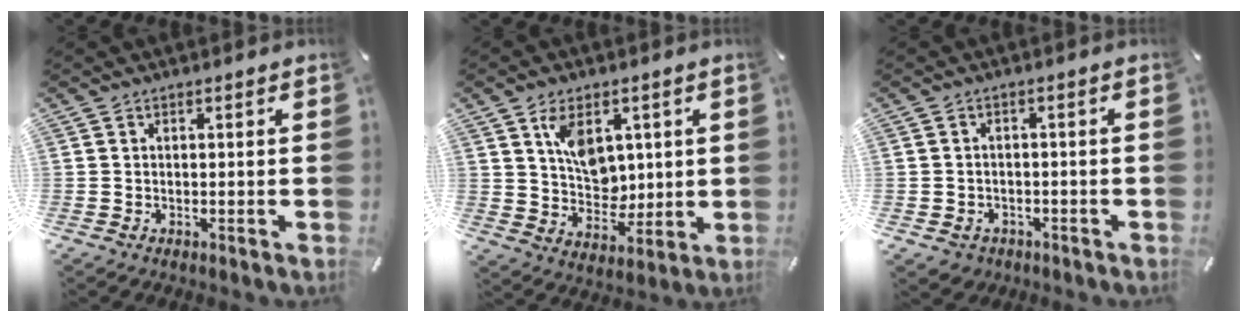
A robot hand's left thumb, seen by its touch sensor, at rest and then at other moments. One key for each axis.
{"total": 9.9, "fx": 3.9, "fy": 7.4, "fz": 5.3, "tx": -0.074, "ty": -0.009, "tz": 0.072}
{"total": 2.9, "fx": -1.3, "fy": 2.4, "fz": 0.8, "tx": -0.015, "ty": 0.007, "tz": -0.027}